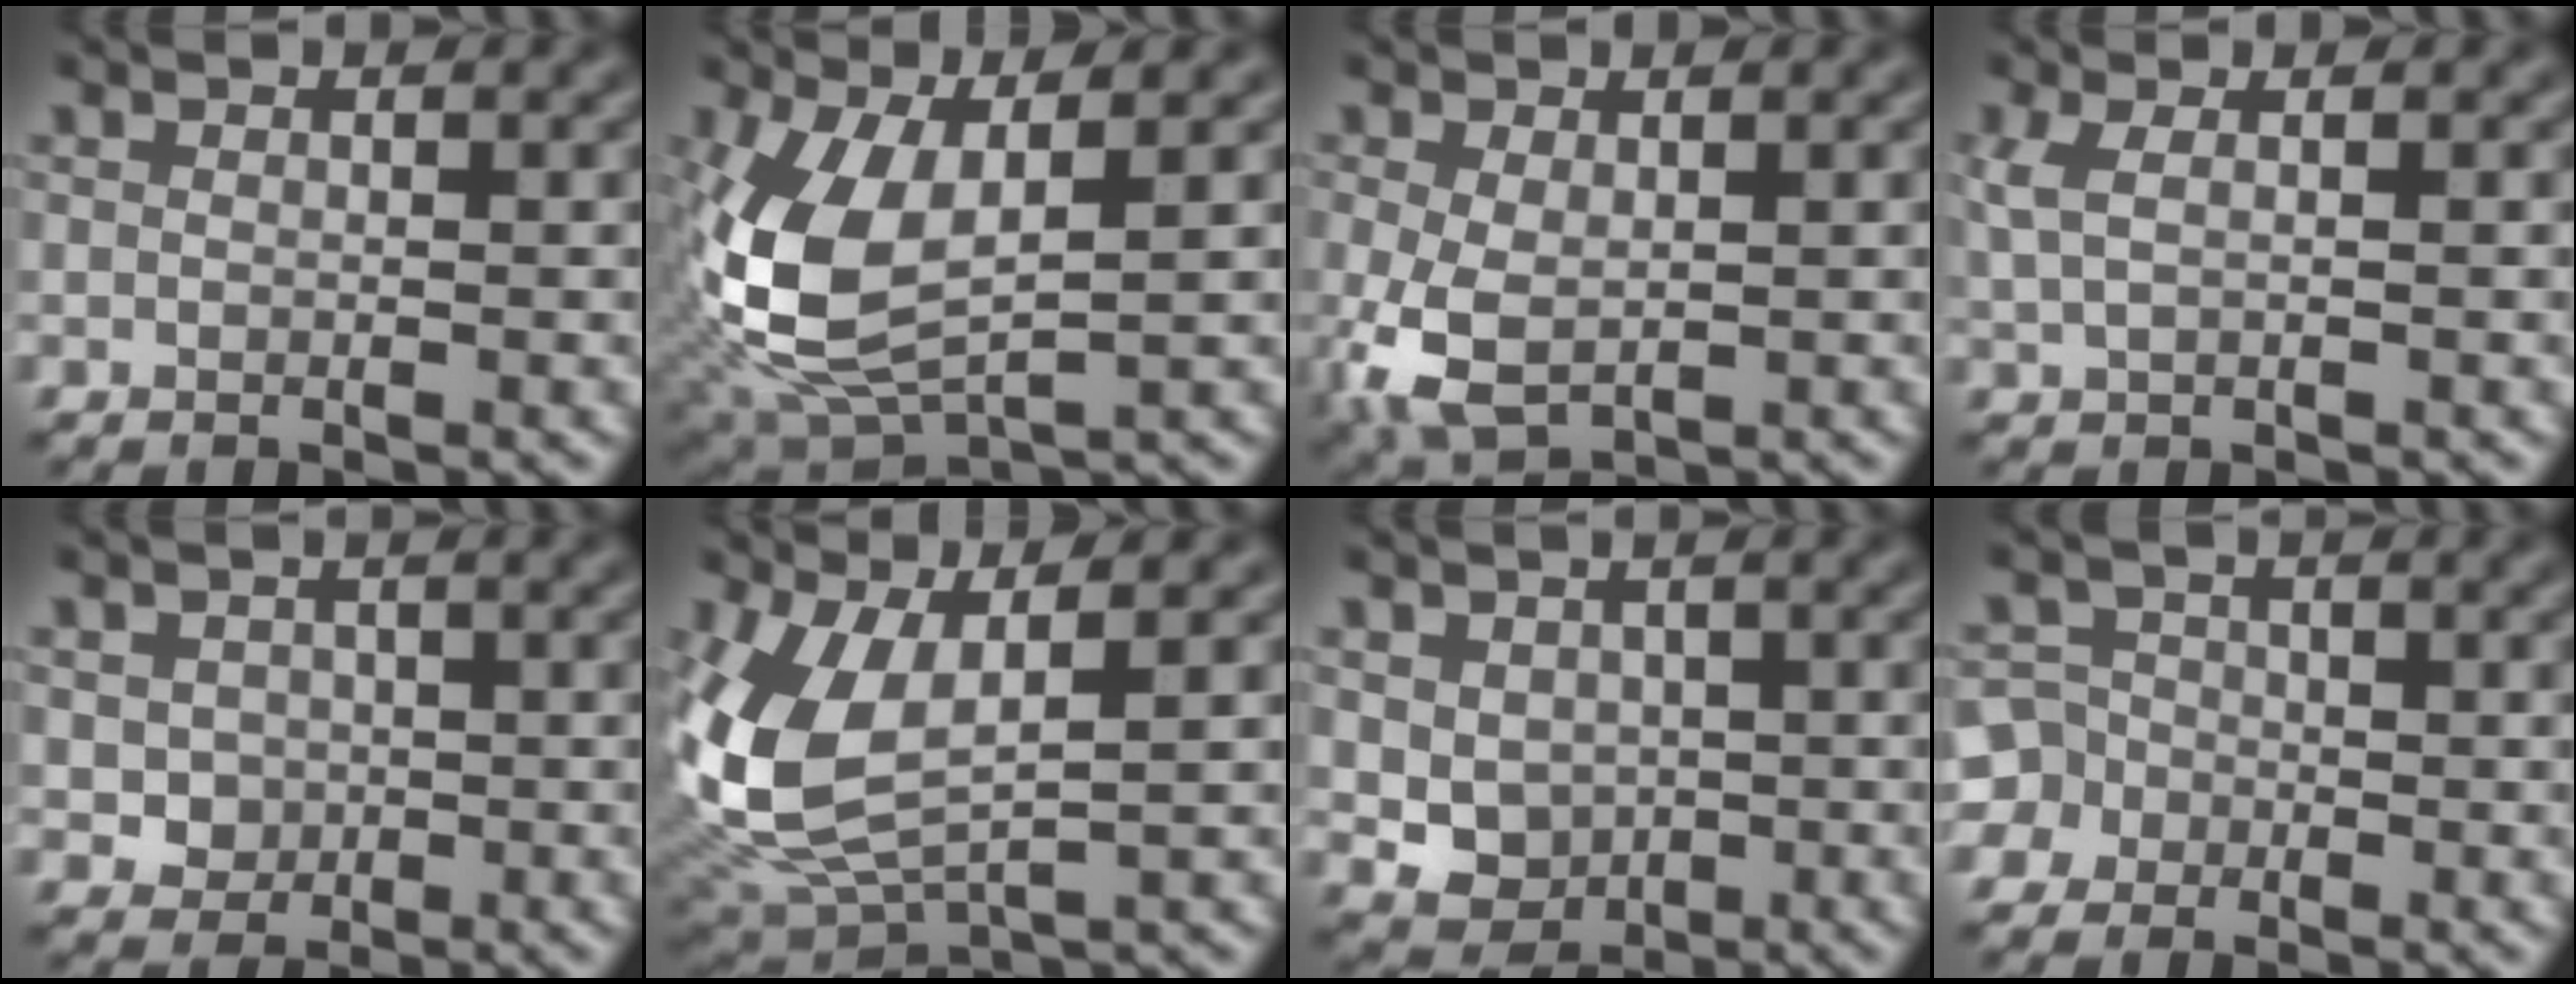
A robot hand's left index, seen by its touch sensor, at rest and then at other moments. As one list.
[{"total": 9.3, "force": [0.4, 4.6, 8.1], "torque": [-0.198, -0.007, 0.012]}, {"total": 4.5, "force": [-0.7, 2.7, 3.6], "torque": [-0.095, -0.013, -0.008]}, {"total": 2.1, "force": [0.7, 0.8, 1.8], "torque": [-0.036, 0.003, 0.014]}, {"total": 2.2, "force": [-0.1, 2.1, 0.8], "torque": [-0.009, -0.005, 0.001]}, {"total": 8.7, "force": [0.8, 4.4, 7.5], "torque": [-0.189, -0.010, 0.020]}, {"total": 4.4, "force": [0.1, 3.8, 2.4], "torque": [-0.032, -0.009, 0.007]}, {"total": 5.2, "force": [-2.2, 4.6, 0.6], "torque": [0.001, 0.009, -0.061]}]